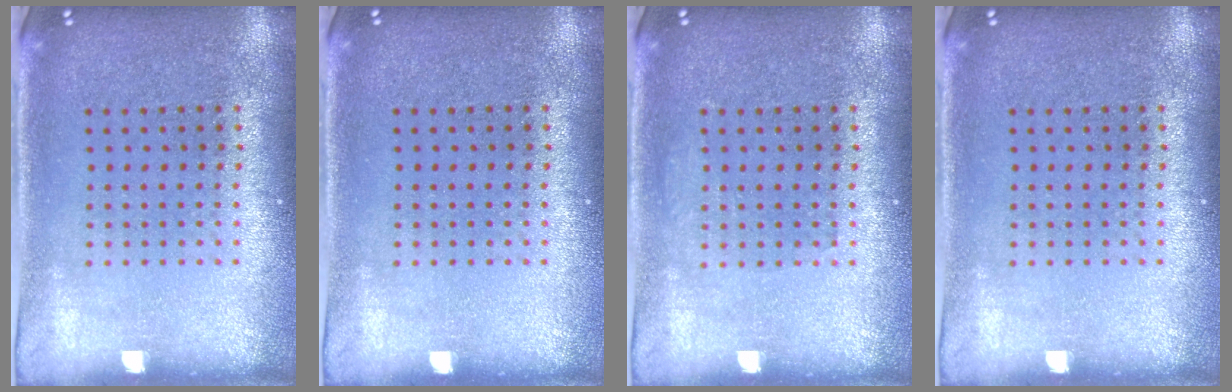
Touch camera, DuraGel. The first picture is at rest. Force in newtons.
{"total": 0.0}
{"total": 0.6, "press": 0.6, "slide": 0.1}
{"total": 0.0}